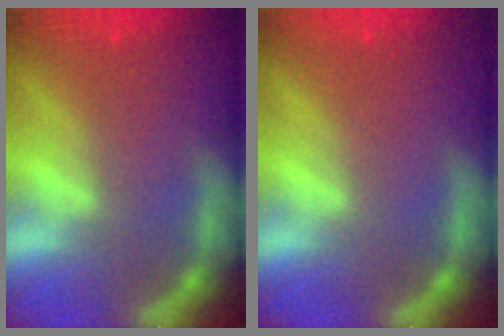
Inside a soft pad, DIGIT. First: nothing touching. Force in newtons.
{"total": 0.0}